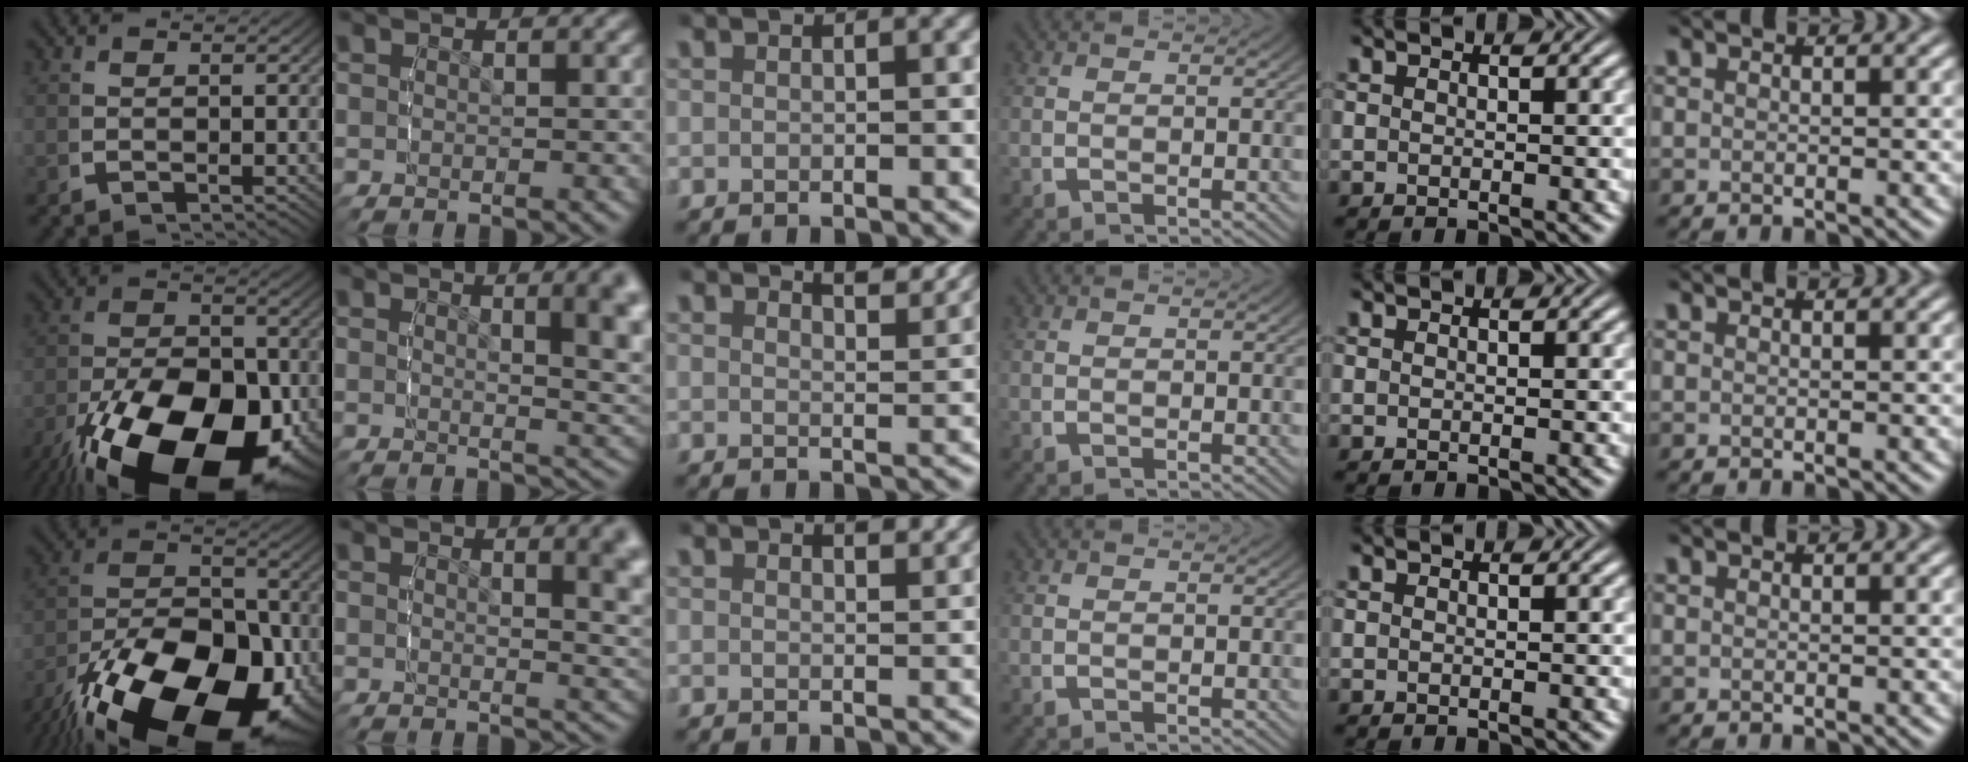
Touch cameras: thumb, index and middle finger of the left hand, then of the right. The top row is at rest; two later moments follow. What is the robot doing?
{"motion": "lift_and_place", "object": "screwdriver"}